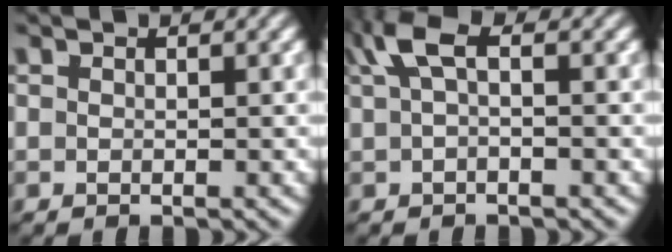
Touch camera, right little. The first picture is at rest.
{"total": 3.0, "force": [1.2, 0.6, 2.7], "torque": [-0.060, 0.006, 0.028]}